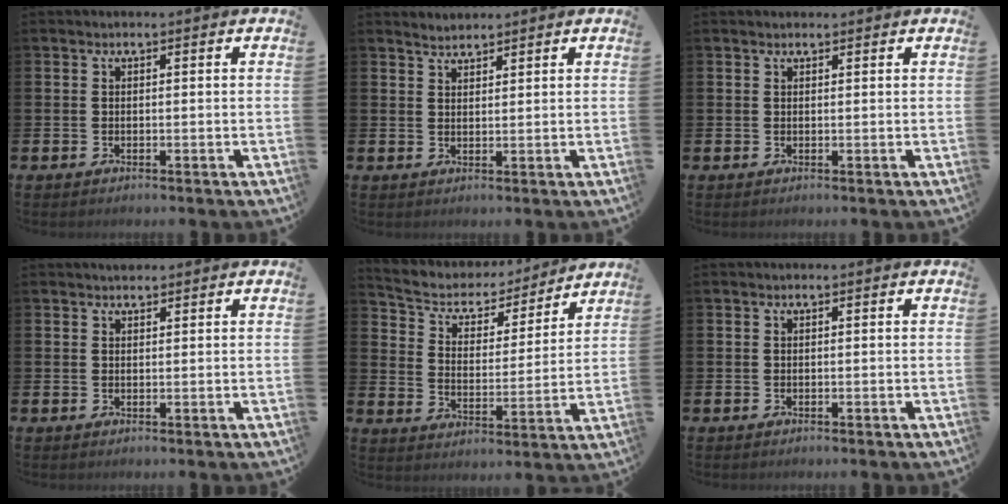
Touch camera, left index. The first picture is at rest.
{"total": 2.3, "force": [2.3, 0.4, 0.1], "torque": [-0.004, -0.004, 0.043]}
{"total": 0.7, "force": [0.7, 0.2, 0.0], "torque": [0.010, -0.003, 0.011]}
{"total": 1.5, "force": [1.4, 0.4, -0.1], "torque": [0.011, -0.002, 0.025]}
{"total": 5.2, "force": [4.6, 2.3, 1.0], "torque": [-0.052, -0.037, 0.073]}
{"total": 0.0}